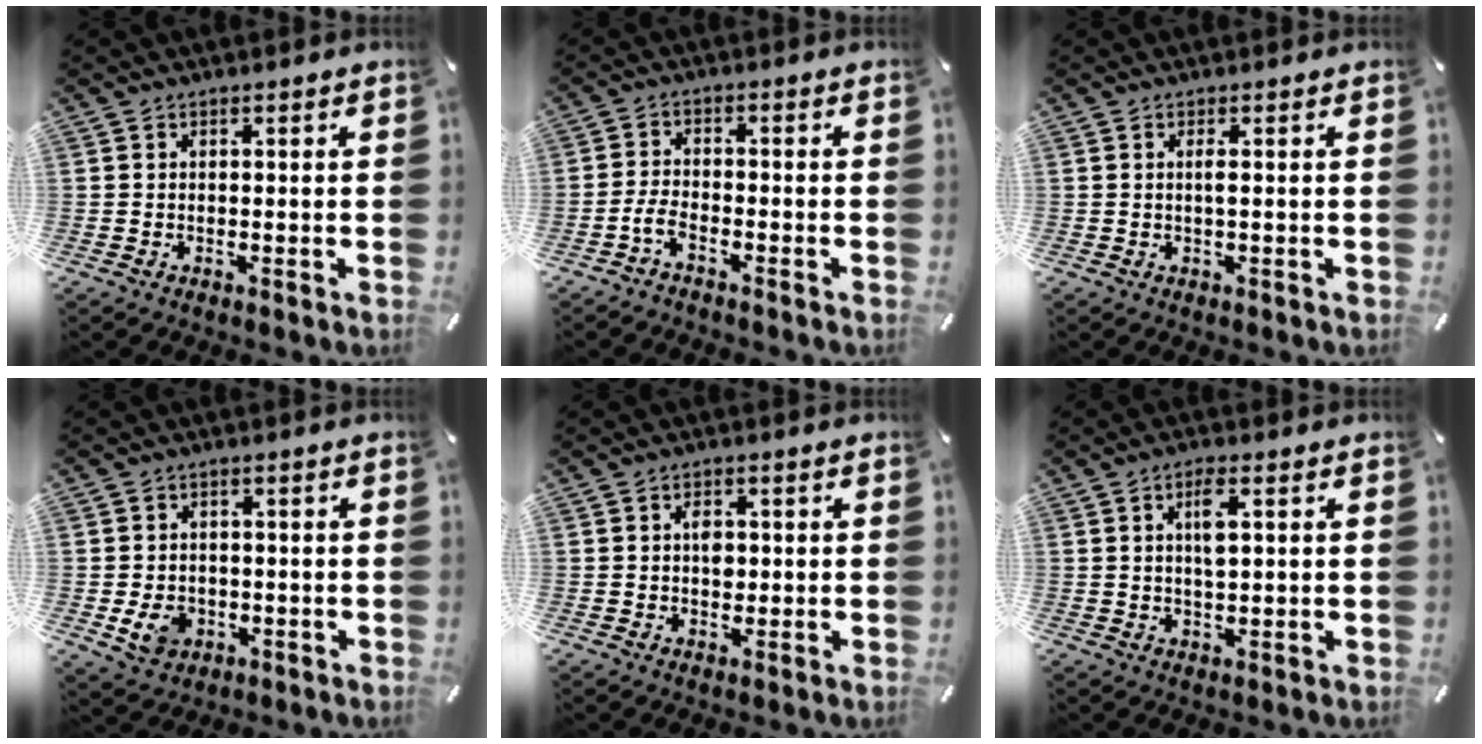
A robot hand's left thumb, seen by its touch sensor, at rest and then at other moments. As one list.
[{"total": 3.7, "force": [-2.4, 1.5, 2.3], "torque": [-0.059, 0.004, -0.049]}, {"total": 1.4, "force": [0.1, 0.1, 1.4], "torque": [-0.030, -0.004, 0.001]}, {"total": 6.0, "force": [-1.5, 5.1, 2.9], "torque": [-0.053, -0.001, -0.029]}, {"total": 3.3, "force": [0.1, 2.4, 2.2], "torque": [-0.021, -0.004, -0.005]}, {"total": 5.3, "force": [1.3, 1.9, 4.7], "torque": [-0.090, 0.006, 0.017]}]